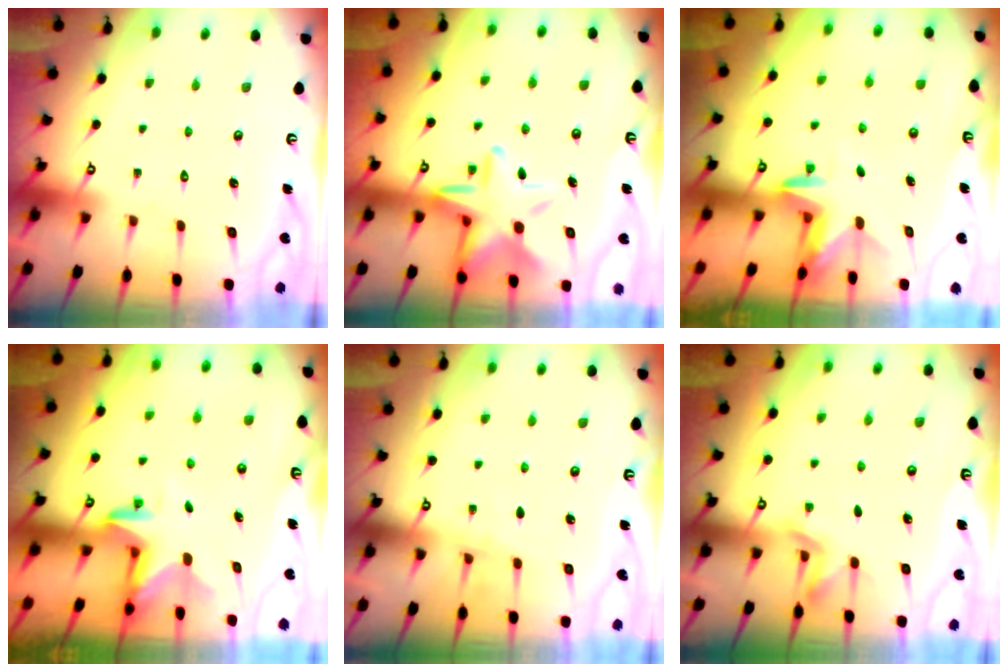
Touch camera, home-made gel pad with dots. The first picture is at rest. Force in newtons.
{"total": 15.6, "press": 15.6, "slide": 1.1}
{"total": 2.7, "press": 2.7, "slide": 0.2}
{"total": 2.9, "press": 2.9, "slide": 0.2}
{"total": 3.6, "press": 3.5, "slide": 0.4}
{"total": 2.0, "press": 1.6, "slide": 1.1}